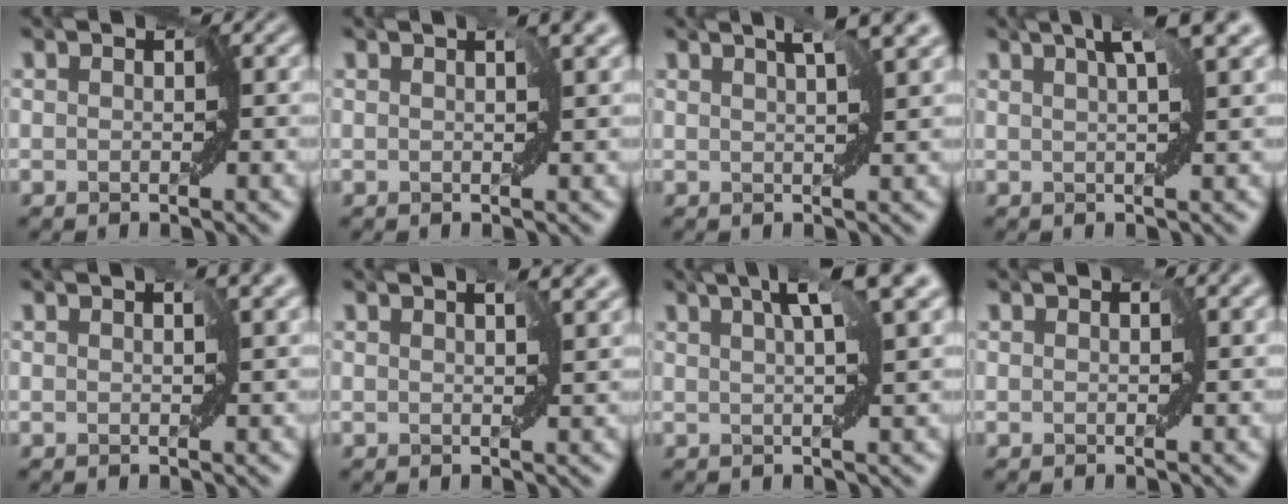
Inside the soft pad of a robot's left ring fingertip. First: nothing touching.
{"total": 2.5, "force": [1.1, 0.7, 2.1], "torque": [-0.033, 0.005, 0.021]}
{"total": 3.3, "force": [2.2, 0.0, 2.4], "torque": [-0.039, 0.006, 0.034]}
{"total": 4.1, "force": [2.3, 0.0, 3.4], "torque": [-0.059, 0.008, 0.041]}
{"total": 2.1, "force": [1.0, 0.6, 1.8], "torque": [-0.027, 0.004, 0.017]}
{"total": 2.9, "force": [1.5, 1.0, 2.3], "torque": [-0.030, 0.007, 0.022]}
{"total": 5.1, "force": [2.7, 0.2, 4.3], "torque": [-0.066, 0.012, 0.047]}
{"total": 0.7, "force": [0.3, 0.2, 0.6], "torque": [-0.007, 0.002, 0.004]}